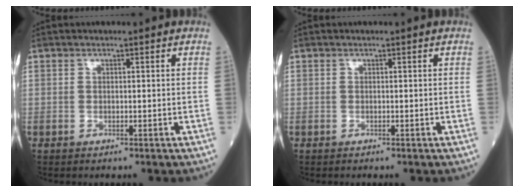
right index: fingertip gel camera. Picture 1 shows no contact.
{"total": 0.0}